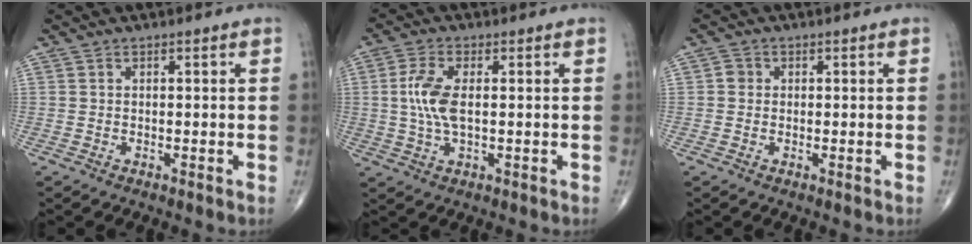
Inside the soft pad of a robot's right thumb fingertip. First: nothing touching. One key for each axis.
{"total": 6.8, "fx": 0.5, "fy": 2.9, "fz": 6.1, "tx": -0.141, "ty": 0.001, "tz": 0.006}
{"total": 1.4, "fx": 0.0, "fy": 1.4, "fz": 0.5, "tx": -0.002, "ty": 0.003, "tz": -0.002}